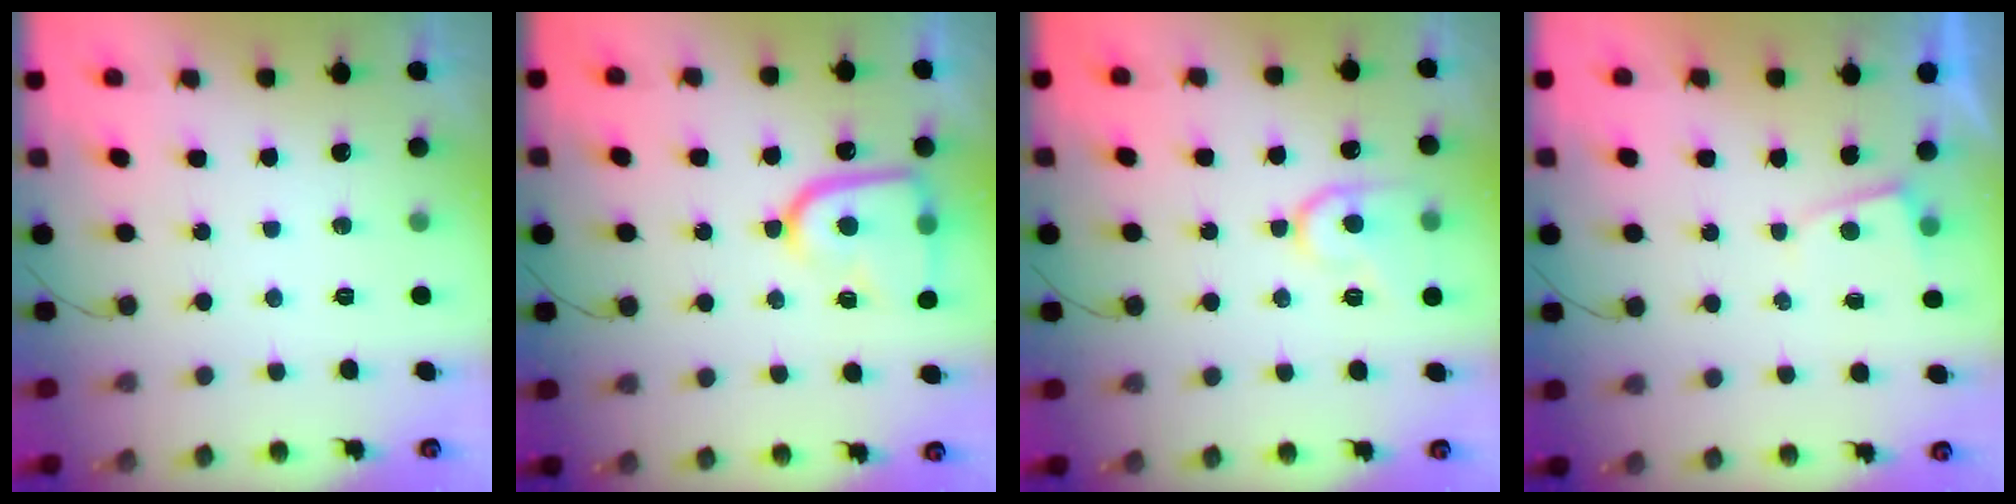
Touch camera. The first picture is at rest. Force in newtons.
{"total": 15.3, "press": 15.3, "slide": 1.2}
{"total": 12.0, "press": 12.0, "slide": 1.1}
{"total": 1.6, "press": 1.5, "slide": 0.2}